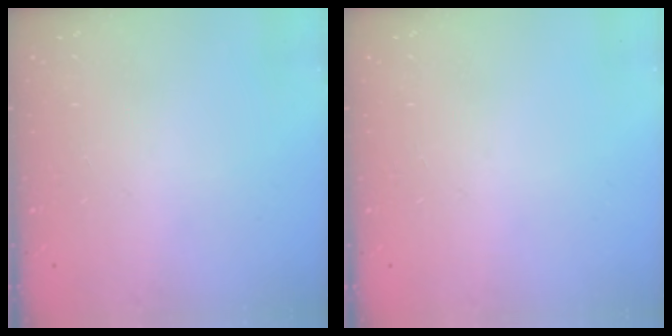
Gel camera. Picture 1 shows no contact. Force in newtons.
{"total": 0.0}